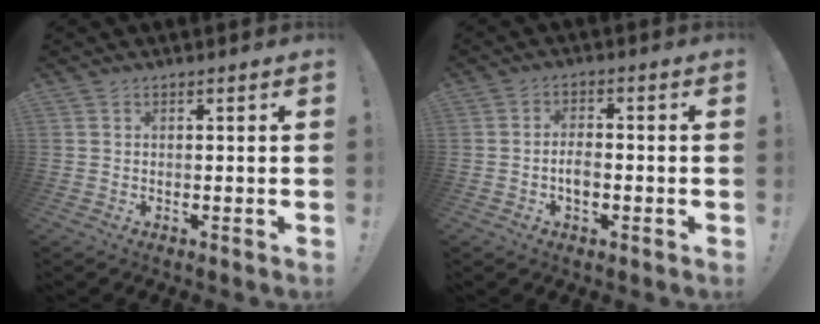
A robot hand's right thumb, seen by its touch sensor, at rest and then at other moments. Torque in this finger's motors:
{"motor_torque": [0.23, -0.11, 0.16, 0.00, -0.03]}